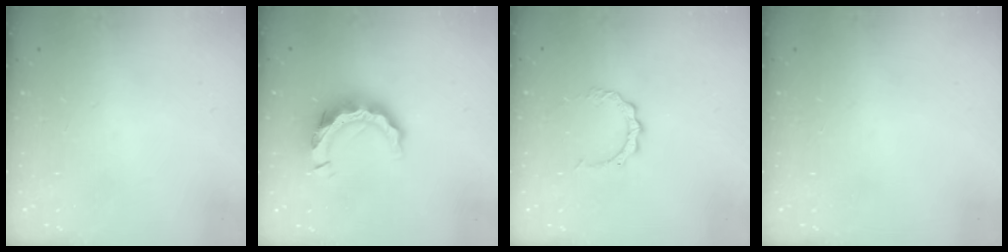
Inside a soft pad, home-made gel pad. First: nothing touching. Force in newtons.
{"total": 11.6, "press": 11.6, "slide": 1.1}
{"total": 2.9, "press": 2.9, "slide": 0.2}
{"total": 0.0}